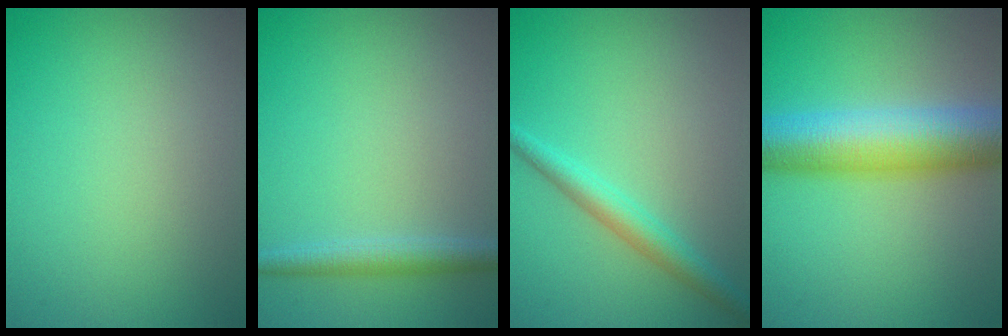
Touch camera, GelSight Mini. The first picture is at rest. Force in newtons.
{"total": 2.4, "press": 2.4, "slide": 0.1}
{"total": 2.7, "press": 2.7, "slide": 0.0}
{"total": 9.4, "press": 9.4, "slide": 0.2}